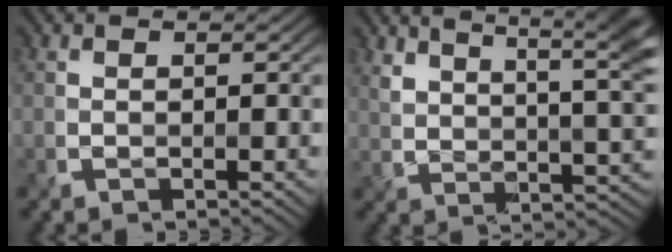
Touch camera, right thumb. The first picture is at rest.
{"total": 9.2, "force": [6.1, 3.2, 6.1], "torque": [-0.111, 0.004, 0.095]}